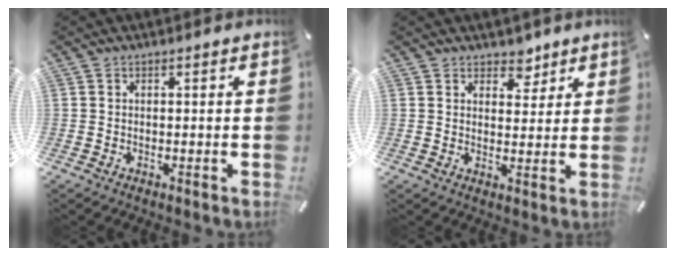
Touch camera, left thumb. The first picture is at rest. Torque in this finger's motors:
{"motor_torque": [0.27, -0.31, 0.00, -0.02, -0.06]}